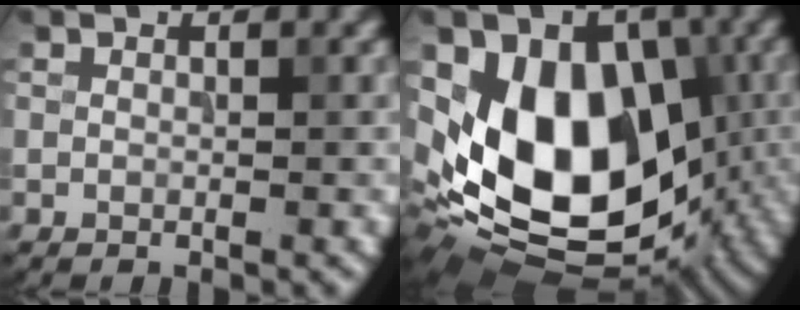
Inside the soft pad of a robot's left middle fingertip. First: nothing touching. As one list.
[{"total": 14.5, "force": [-0.2, 10.0, 10.5], "torque": [-0.173, -0.004, -0.014]}]